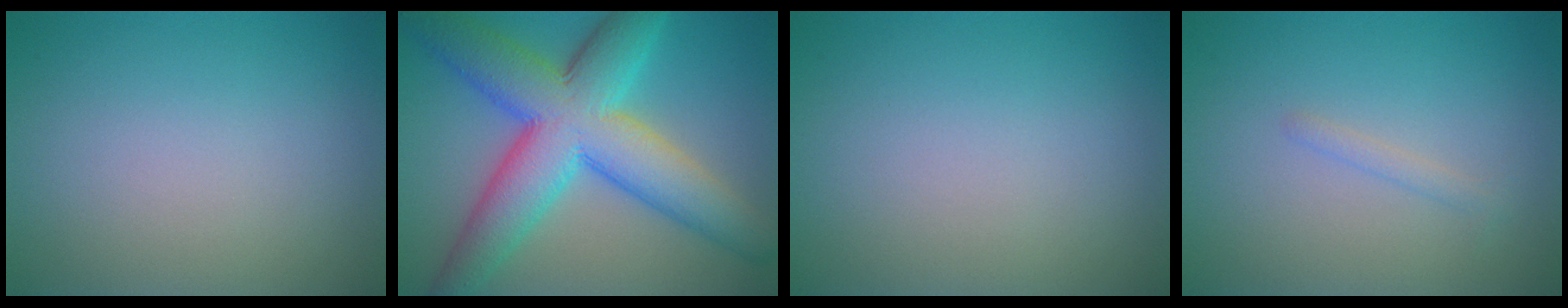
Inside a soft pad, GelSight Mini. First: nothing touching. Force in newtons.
{"total": 11.6, "press": 11.6, "slide": 0.3}
{"total": 0.0}
{"total": 0.9, "press": 0.9, "slide": 0.1}